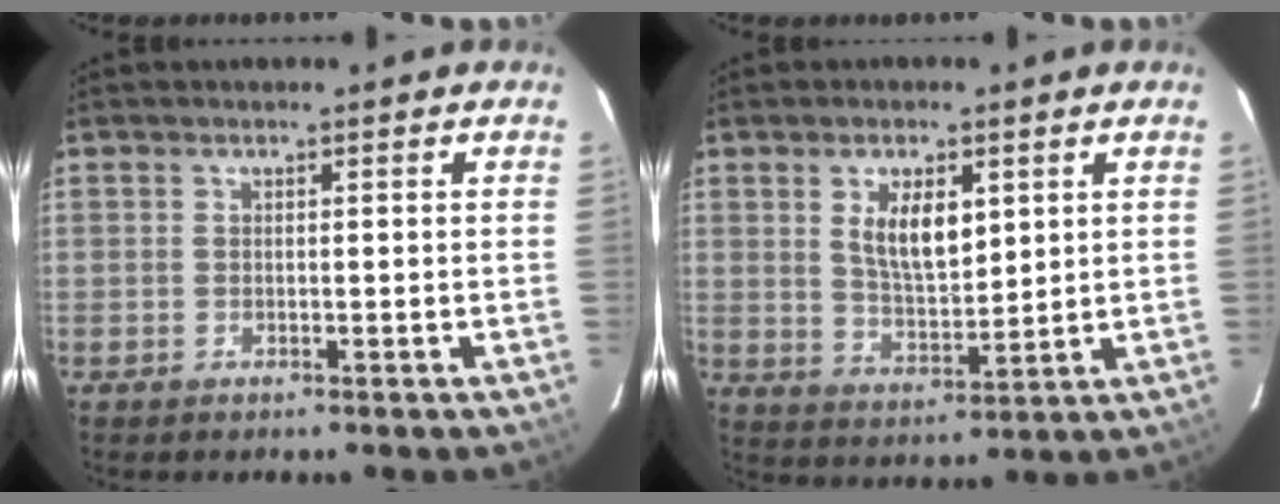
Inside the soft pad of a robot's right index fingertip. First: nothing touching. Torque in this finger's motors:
{"motor_torque": [0.49, -0.15, 0.52, 0.10]}